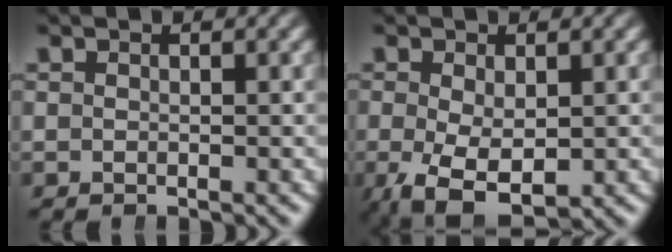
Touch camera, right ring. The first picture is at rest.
{"total": 8.0, "force": [-4.3, 4.5, 5.0], "torque": [-0.122, -0.072, -0.034]}